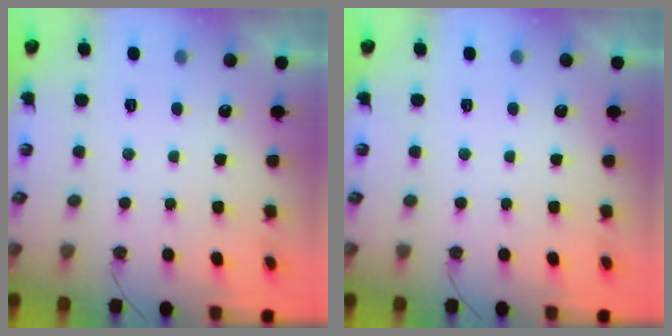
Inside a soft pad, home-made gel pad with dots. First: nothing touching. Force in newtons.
{"total": 0.0}